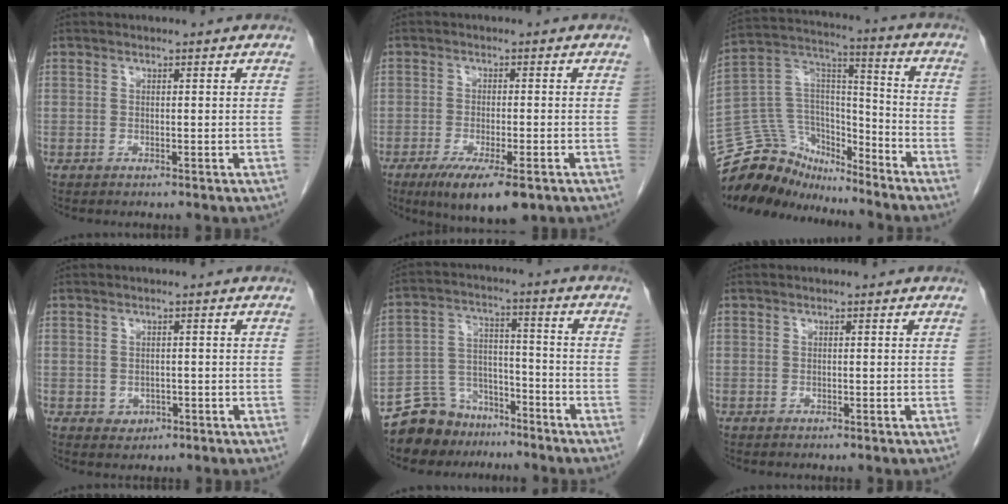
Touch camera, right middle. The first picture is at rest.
{"total": 9.4, "force": [-5.8, 2.1, 7.1], "torque": [-0.113, -0.023, -0.087]}
{"total": 16.3, "force": [-15.1, 5.3, 2.9], "torque": [-0.057, 0.060, -0.269]}
{"total": 1.8, "force": [-0.6, 1.5, 0.7], "torque": [-0.008, 0.004, 0.000]}
{"total": 9.7, "force": [-7.9, 5.5, 0.7], "torque": [-0.019, 0.040, -0.138]}
{"total": 0.0}